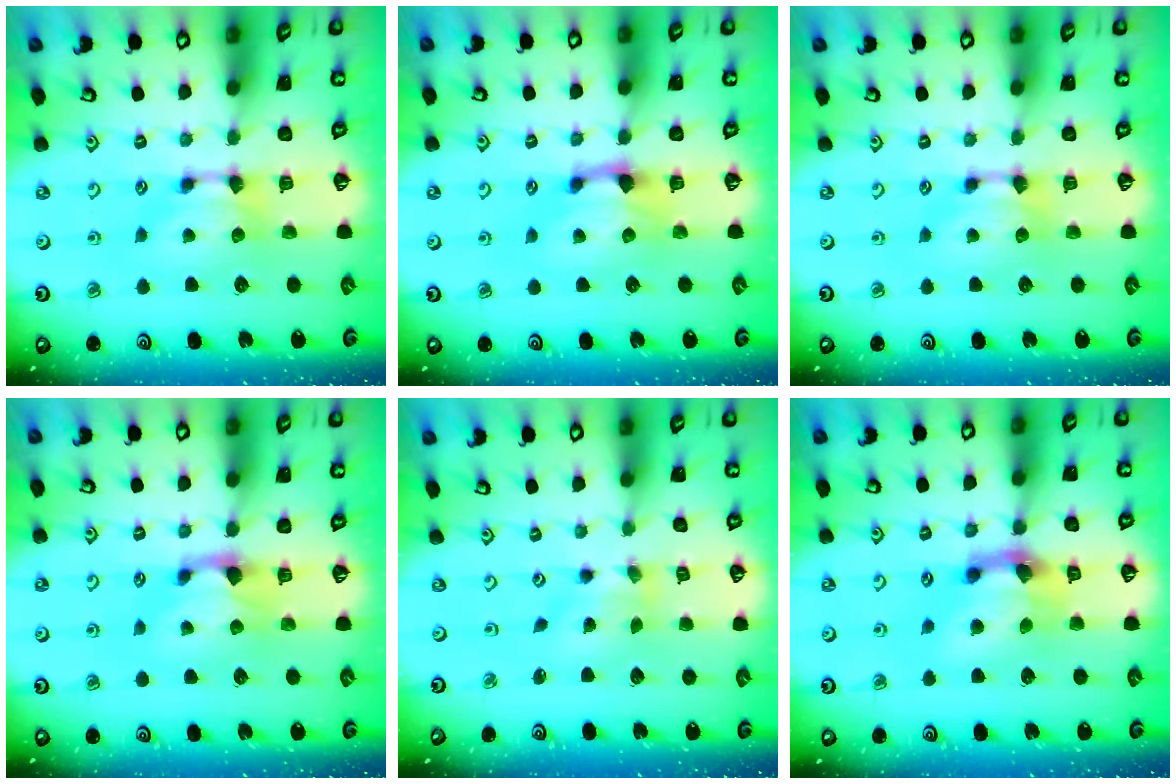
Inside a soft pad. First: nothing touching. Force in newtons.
{"total": 1.2, "press": 0.0, "slide": 1.2}
{"total": 0.0}
{"total": 1.2, "press": 0.4, "slide": 1.2}
{"total": 1.6, "press": 0.6, "slide": 1.5}
{"total": 4.7, "press": 4.1, "slide": 2.4}